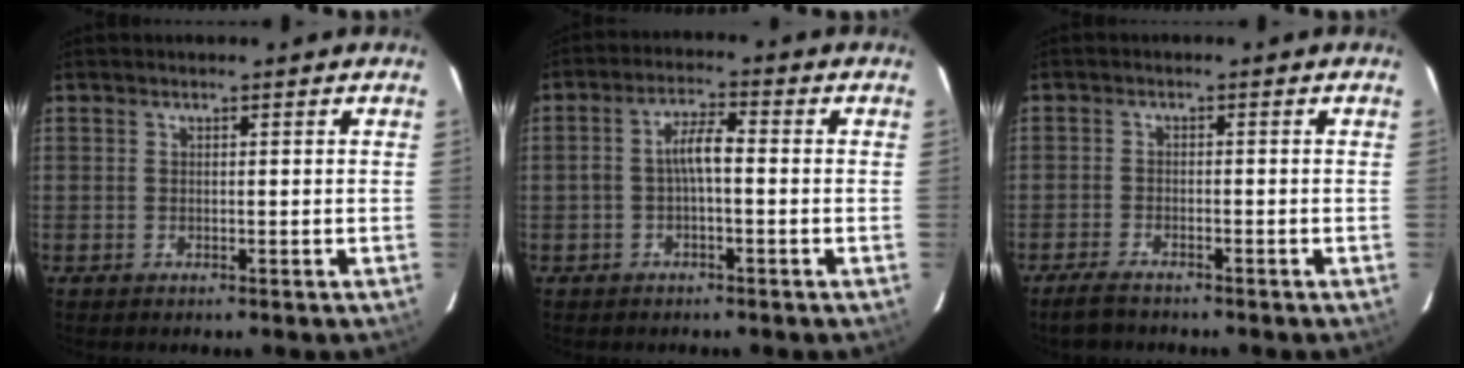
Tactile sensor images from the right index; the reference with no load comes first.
{"total": 4.4, "force": [-0.8, 1.3, 4.1], "torque": [-0.082, 0.014, -0.012]}
{"total": 3.1, "force": [-2.7, 0.8, 1.2], "torque": [-0.039, -0.005, -0.053]}